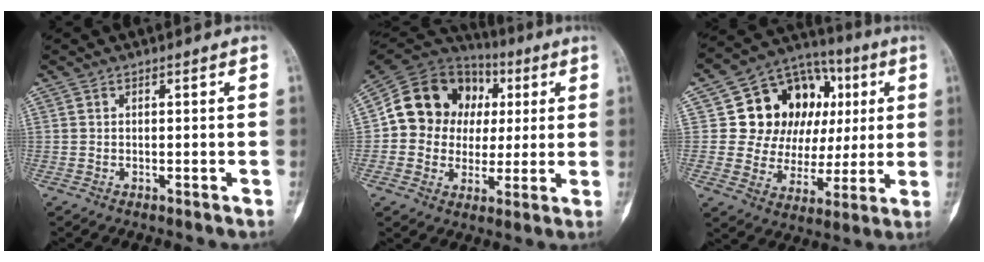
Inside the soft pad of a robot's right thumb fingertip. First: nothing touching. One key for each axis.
{"total": 17.1, "fx": 2.6, "fy": 15.0, "fz": 7.9, "tx": -0.096, "ty": 0.032, "tz": 0.047}
{"total": 19.5, "fx": 4.3, "fy": 15.2, "fz": 11.4, "tx": -0.110, "ty": 0.026, "tz": 0.079}